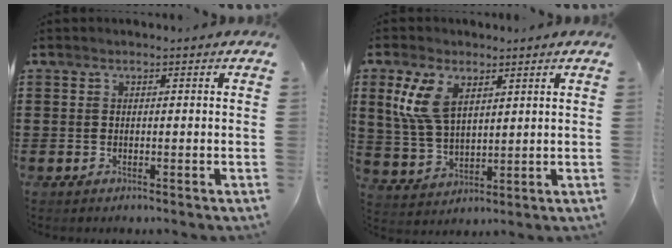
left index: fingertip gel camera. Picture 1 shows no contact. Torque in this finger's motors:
{"motor_torque": [0.45, 0.49, 0.33, 0.16]}